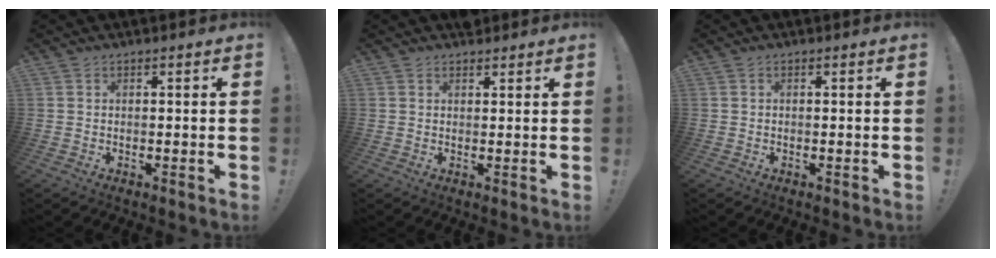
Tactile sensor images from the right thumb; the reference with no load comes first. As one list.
[{"total": 1.9, "force": [1.5, 1.1, 0.4], "torque": [0.006, -0.007, 0.027]}, {"total": 0.0}]